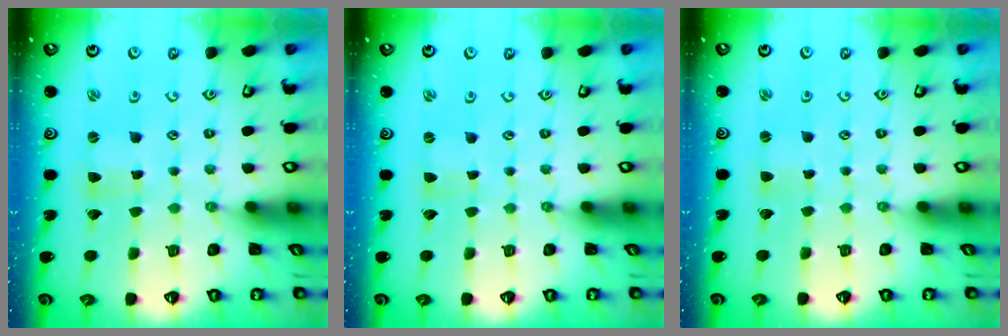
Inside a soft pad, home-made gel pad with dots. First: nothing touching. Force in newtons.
{"total": 0.0}
{"total": 2.1, "press": 2.0, "slide": 0.4}